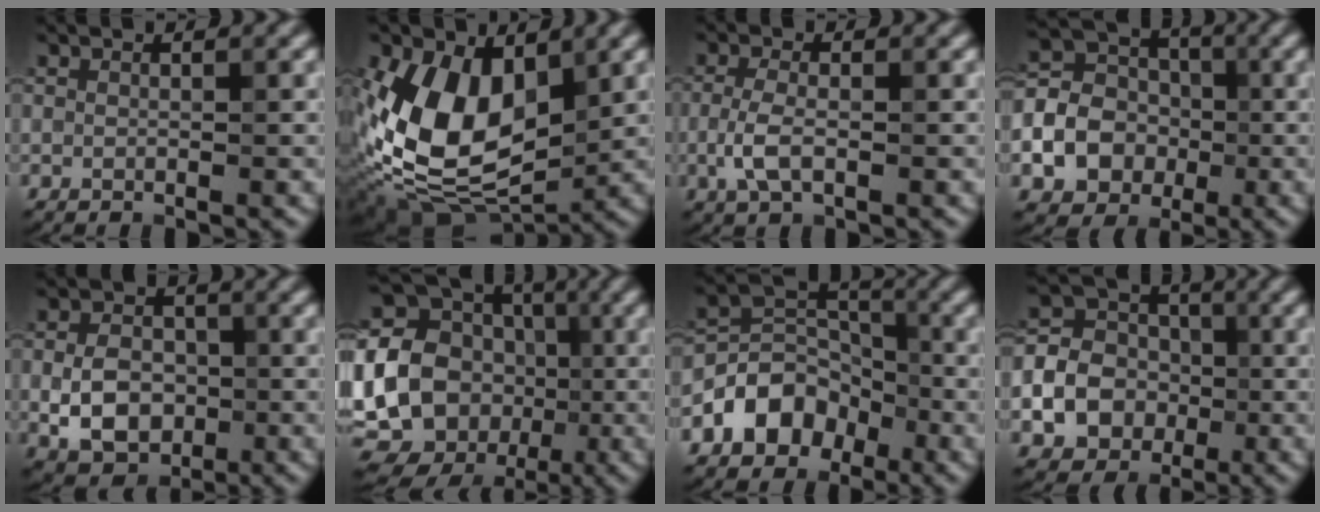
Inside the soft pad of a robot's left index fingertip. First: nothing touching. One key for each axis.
{"total": 10.4, "fx": 1.2, "fy": 6.5, "fz": 8.1, "tx": -0.169, "ty": -0.014, "tz": 0.027}
{"total": 2.9, "fx": -0.8, "fy": 1.2, "fz": 2.5, "tx": -0.061, "ty": 0.003, "tz": -0.015}
{"total": 13.0, "fx": -2.9, "fy": 11.3, "fz": 5.7, "tx": -0.145, "ty": -0.005, "tz": -0.074}
{"total": 5.4, "fx": -1.2, "fy": 3.9, "fz": 3.6, "tx": -0.068, "ty": 0.004, "tz": -0.023}
{"total": 21.3, "fx": -2.0, "fy": 19.0, "fz": 9.3, "tx": -0.200, "ty": 0.021, "tz": -0.072}
{"total": 5.7, "fx": -3.0, "fy": 4.0, "fz": 2.7, "tx": -0.032, "ty": 0.007, "tz": -0.059}
{"total": 13.0, "fx": -2.9, "fy": 11.3, "fz": 5.6, "tx": -0.141, "ty": -0.007, "tz": -0.071}